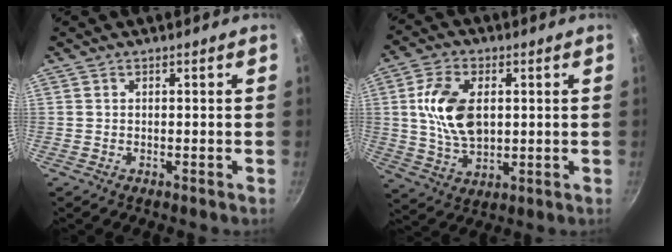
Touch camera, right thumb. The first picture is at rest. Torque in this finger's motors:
{"motor_torque": [-1.40, 1.03, 1.26, 0.05, 0.24]}